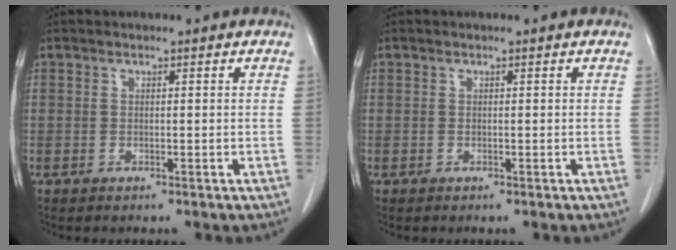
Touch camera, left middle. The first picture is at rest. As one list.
[{"total": 0.0}]